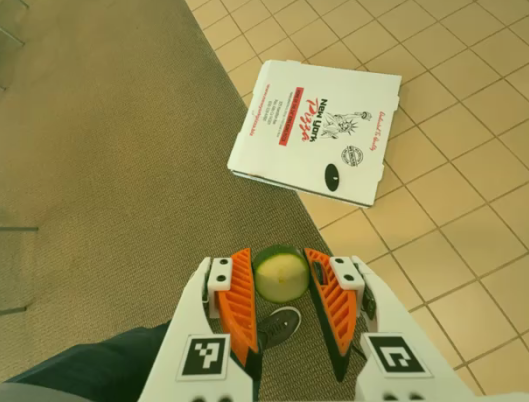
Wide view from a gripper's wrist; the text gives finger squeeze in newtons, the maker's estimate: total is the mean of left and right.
{"total": 7.8, "left": 7.5, "right": 8.1}